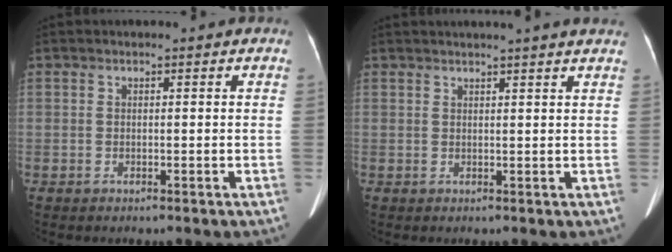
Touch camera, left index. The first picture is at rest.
{"total": 7.3, "force": [6.5, -0.5, 3.2], "torque": [-0.044, 0.021, 0.064]}